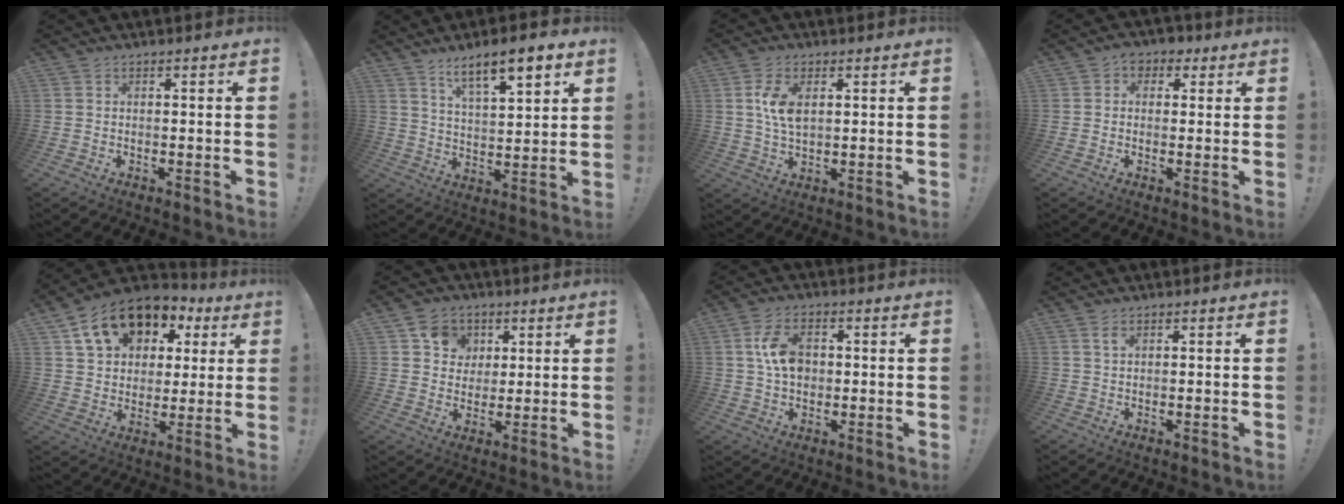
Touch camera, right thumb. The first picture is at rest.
{"total": 10.7, "force": [7.3, 2.6, 7.3], "torque": [-0.114, -0.038, 0.120]}
{"total": 6.7, "force": [1.9, 3.5, 5.4], "torque": [-0.102, -0.008, 0.028]}
{"total": 4.2, "force": [1.0, 3.6, 1.9], "torque": [-0.019, 0.003, 0.017]}
{"total": 16.0, "force": [8.3, 11.2, 7.9], "torque": [-0.124, -0.034, 0.157]}
{"total": 8.9, "force": [3.6, 7.8, 2.4], "torque": [-0.026, -0.017, 0.070]}
{"total": 9.0, "force": [0.8, 6.3, 6.5], "torque": [-0.115, 0.009, 0.017]}
{"total": 1.8, "force": [0.8, 0.7, 1.4], "torque": [-0.026, 0.001, 0.013]}